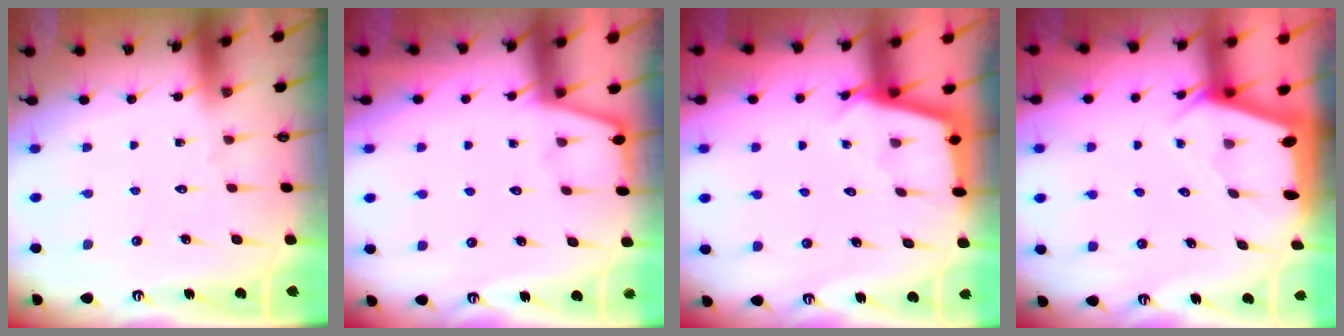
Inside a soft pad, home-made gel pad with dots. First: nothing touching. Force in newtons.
{"total": 1.1, "press": 1.0, "slide": 0.2}
{"total": 2.9, "press": 2.9, "slide": 0.3}
{"total": 2.1, "press": 2.1, "slide": 0.3}